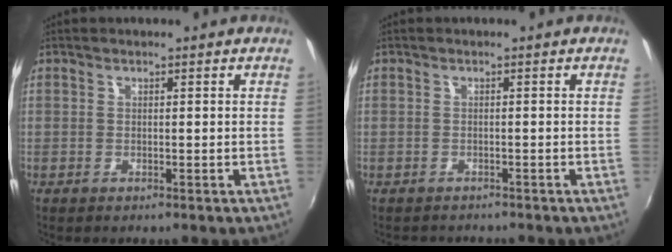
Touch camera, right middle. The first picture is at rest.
{"total": 1.8, "force": [-1.6, 0.9, 0.0], "torque": [-0.004, 0.001, -0.025]}